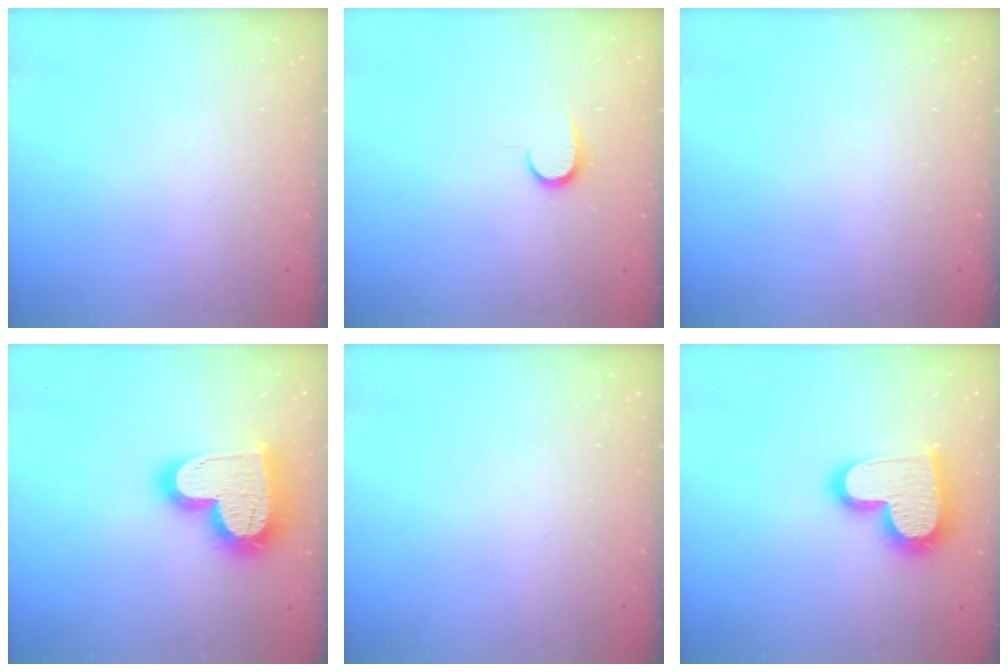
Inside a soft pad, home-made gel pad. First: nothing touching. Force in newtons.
{"total": 6.8, "press": 6.7, "slide": 0.6}
{"total": 0.0}
{"total": 22.6, "press": 22.5, "slide": 1.8}
{"total": 0.0}
{"total": 21.8, "press": 21.7, "slide": 1.6}